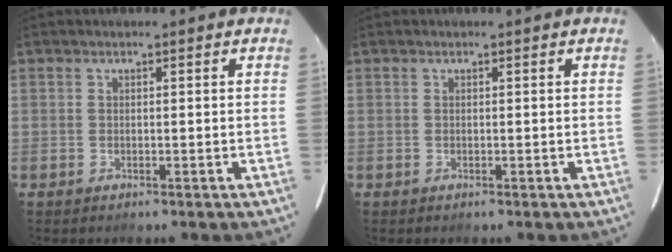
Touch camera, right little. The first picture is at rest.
{"total": 0.0}